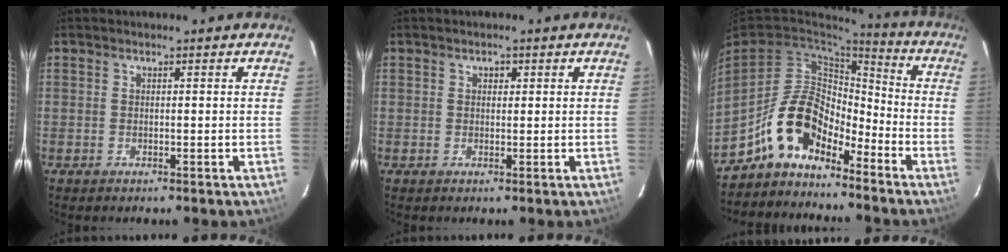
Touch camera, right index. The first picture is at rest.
{"total": 1.2, "force": [0.4, 1.0, 0.5], "torque": [-0.004, 0.006, 0.006]}
{"total": 11.9, "force": [-8.5, 5.6, 6.2], "torque": [-0.124, 0.026, -0.161]}